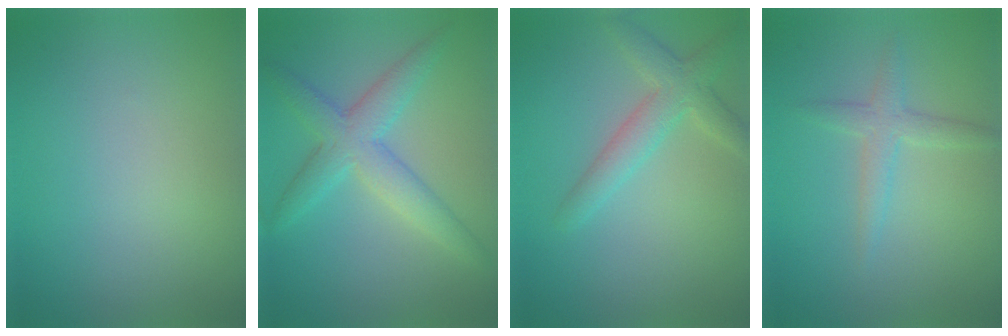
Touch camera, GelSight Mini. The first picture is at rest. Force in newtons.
{"total": 3.6, "press": 3.6, "slide": 0.2}
{"total": 3.3, "press": 3.3, "slide": 0.2}
{"total": 2.1, "press": 2.1, "slide": 0.1}